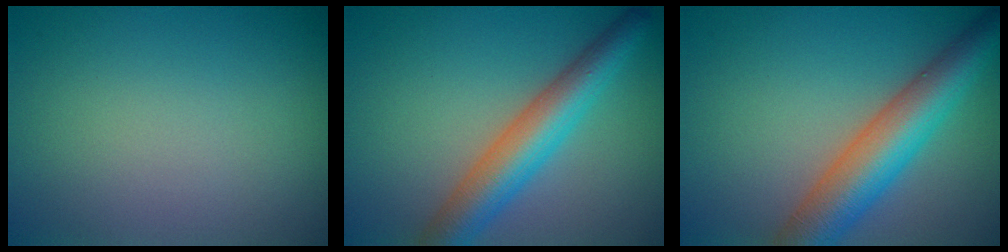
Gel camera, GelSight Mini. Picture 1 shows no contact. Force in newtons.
{"total": 5.8, "press": 5.8, "slide": 0.3}
{"total": 7.4, "press": 7.4, "slide": 0.3}